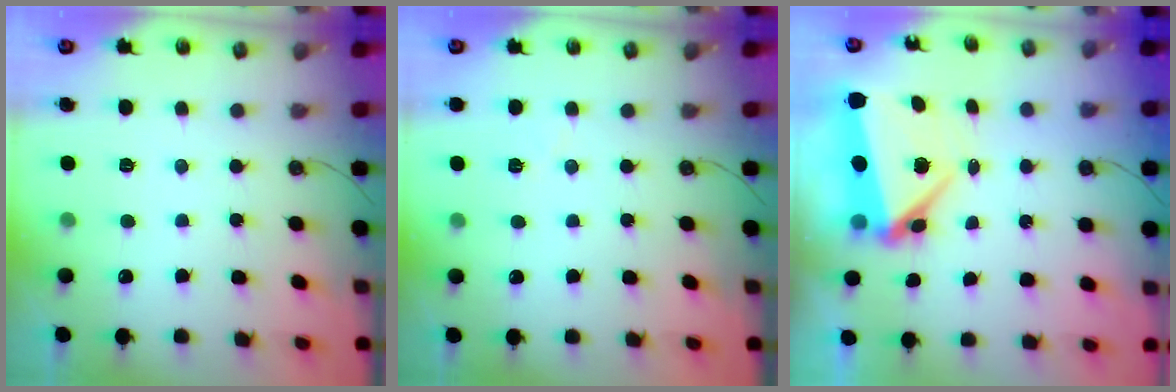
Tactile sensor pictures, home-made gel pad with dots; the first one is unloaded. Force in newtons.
{"total": 4.0, "press": 3.7, "slide": 1.3}
{"total": 10.5, "press": 6.9, "slide": 7.9}